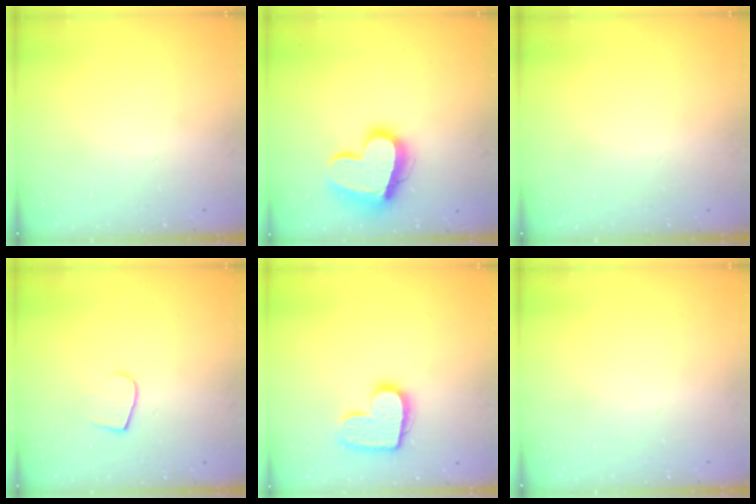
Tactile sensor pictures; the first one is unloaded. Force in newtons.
{"total": 16.5, "press": 16.4, "slide": 1.5}
{"total": 0.0}
{"total": 5.5, "press": 5.5, "slide": 0.5}
{"total": 13.2, "press": 13.2, "slide": 0.7}
{"total": 0.0}